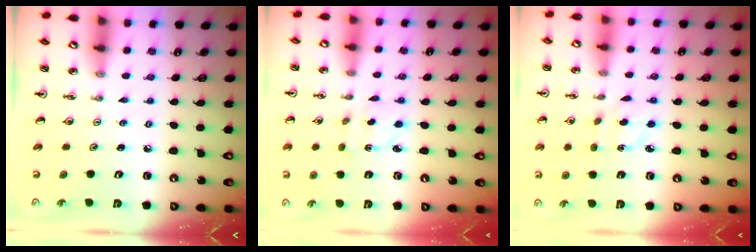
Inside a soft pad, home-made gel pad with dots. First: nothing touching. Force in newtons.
{"total": 2.1, "press": 2.1, "slide": 0.6}
{"total": 3.0, "press": 2.9, "slide": 0.8}